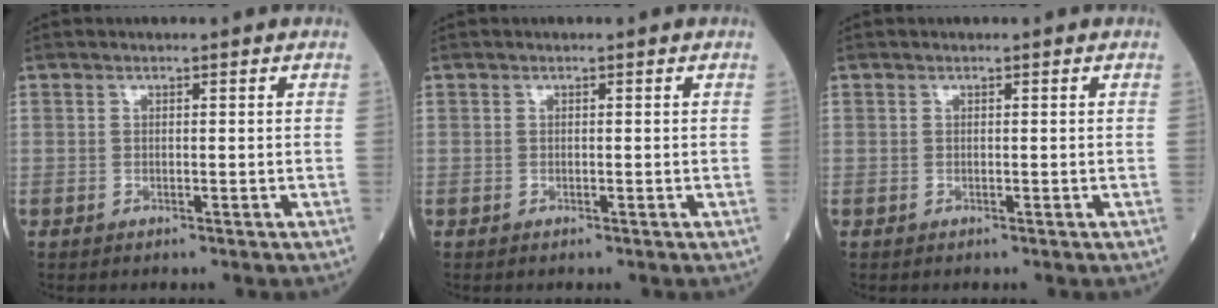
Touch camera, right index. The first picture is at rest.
{"total": 0.0}
{"total": 0.0}